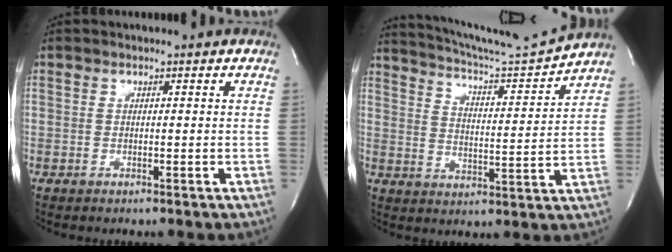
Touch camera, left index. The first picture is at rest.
{"total": 12.8, "force": [12.3, -2.4, 2.7], "torque": [-0.053, -0.044, 0.192]}